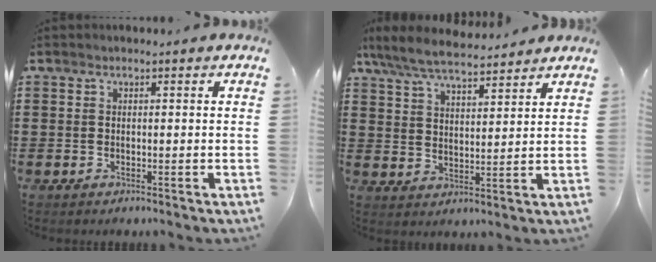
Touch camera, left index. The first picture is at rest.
{"total": 7.0, "force": [6.3, 1.1, 2.7], "torque": [-0.076, -0.024, 0.113]}